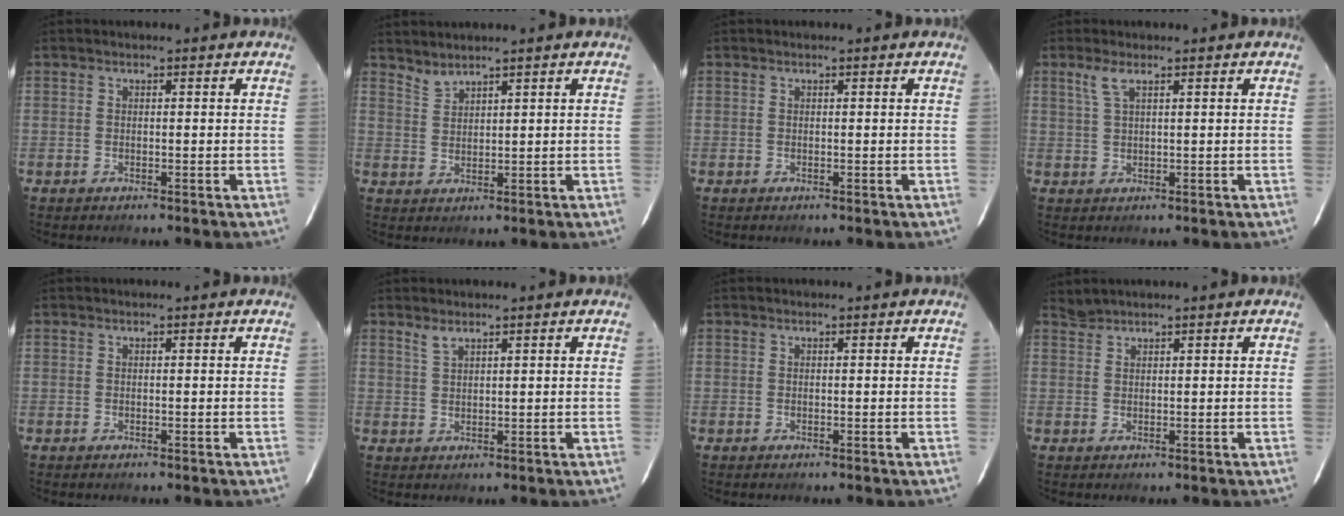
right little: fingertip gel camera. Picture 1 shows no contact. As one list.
[{"total": 2.6, "force": [2.5, -0.1, 0.5], "torque": [-0.008, -0.001, 0.049]}, {"total": 0.0}, {"total": 2.4, "force": [1.5, 0.5, 1.8], "torque": [-0.040, 0.005, 0.033]}, {"total": 0.0}, {"total": 1.8, "force": [1.5, 0.3, 0.9], "torque": [-0.018, 0.002, 0.029]}, {"total": 0.0}, {"total": 1.2, "force": [1.2, -0.1, -0.1], "torque": [0.002, 0.002, 0.027]}]